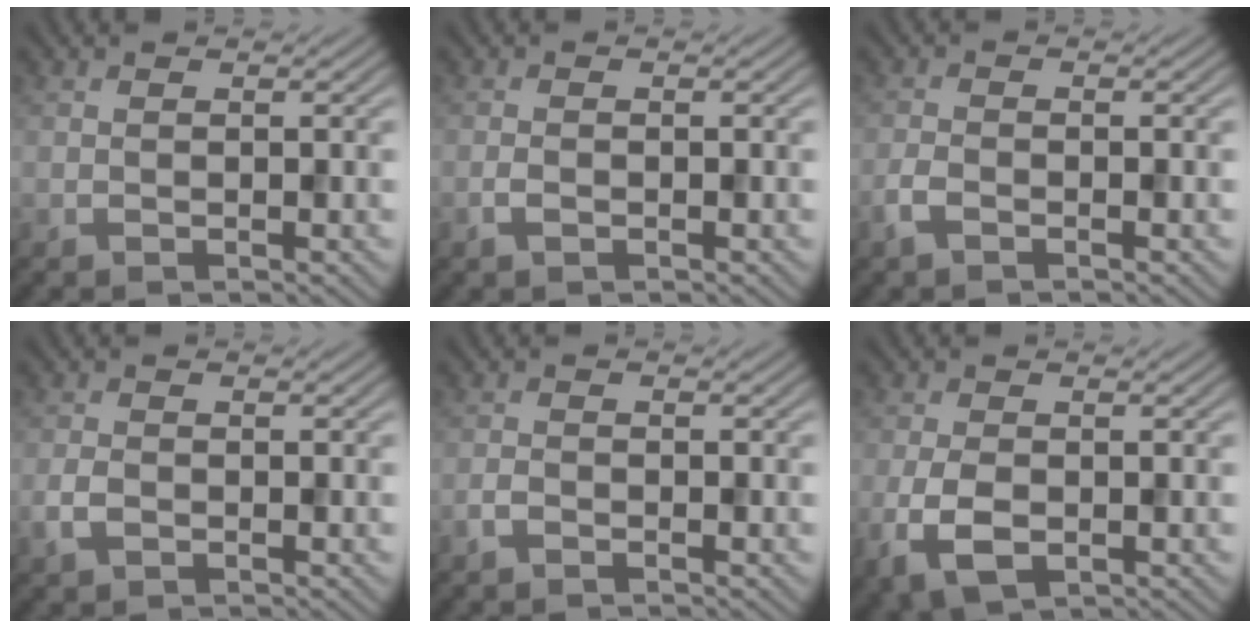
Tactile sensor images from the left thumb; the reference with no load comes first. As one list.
[{"total": 1.2, "force": [-0.6, 0.6, 0.9], "torque": [-0.018, 0.000, -0.012]}, {"total": 2.1, "force": [-1.3, 0.8, 1.4], "torque": [-0.034, -0.002, -0.032]}, {"total": 2.1, "force": [-1.0, 1.4, 1.4], "torque": [-0.034, -0.003, -0.022]}, {"total": 1.4, "force": [-1.0, 0.5, 0.7], "torque": [-0.016, 0.000, -0.024]}, {"total": 5.0, "force": [-1.6, 2.8, 3.9], "torque": [-0.094, -0.011, -0.030]}]